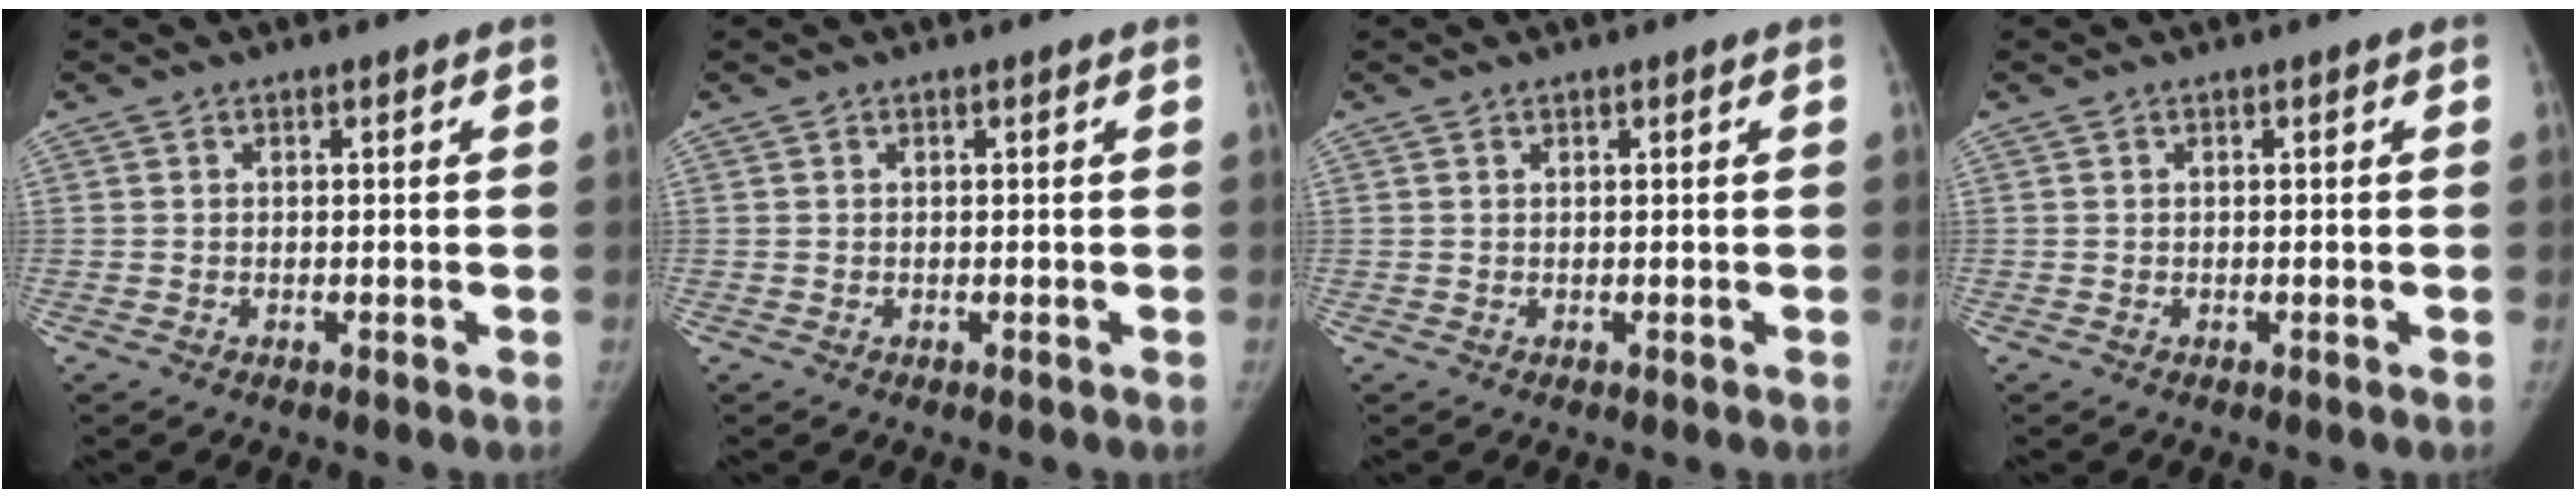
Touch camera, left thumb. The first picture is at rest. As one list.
[{"total": 0.0}, {"total": 0.0}, {"total": 0.0}]